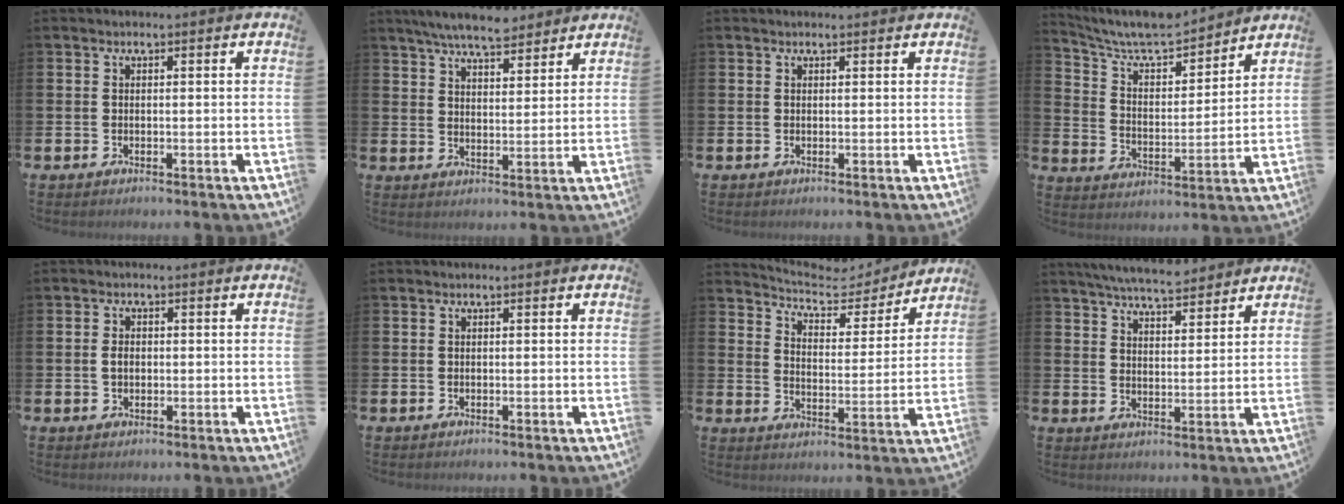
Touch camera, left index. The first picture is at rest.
{"total": 6.8, "force": [6.3, 1.3, 2.1], "torque": [-0.044, -0.026, 0.112]}
{"total": 0.5, "force": [0.5, 0.0, 0.1], "torque": [0.010, -0.004, 0.008]}
{"total": 8.3, "force": [7.8, 1.6, 2.3], "torque": [-0.076, -0.059, 0.134]}
{"total": 1.8, "force": [0.0, 1.3, 1.2], "torque": [-0.009, 0.003, -0.006]}
{"total": 0.0}
{"total": 5.9, "force": [5.4, 1.9, 1.6], "torque": [-0.046, -0.044, 0.084]}
{"total": 6.3, "force": [6.1, 0.7, 1.4], "torque": [-0.039, -0.029, 0.109]}